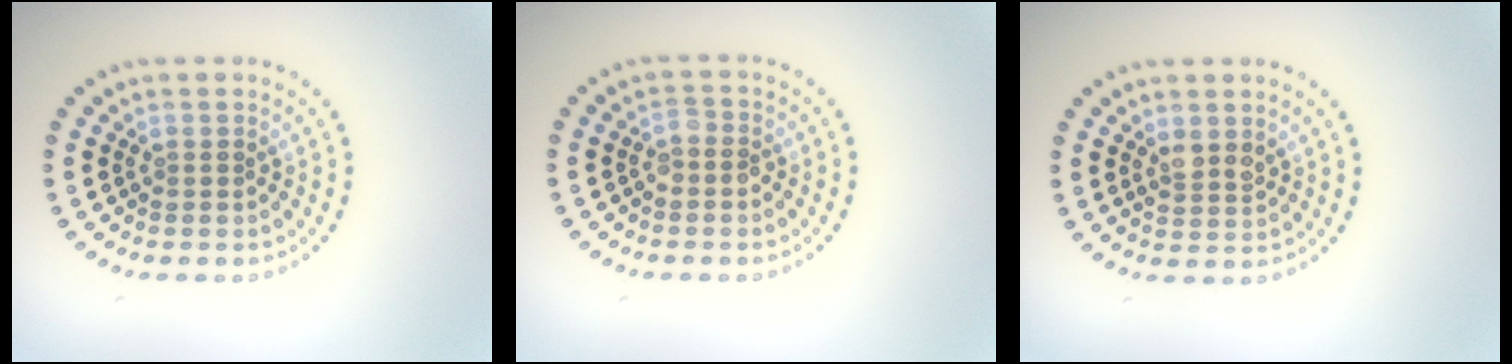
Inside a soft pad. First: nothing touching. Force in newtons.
{"total": 1.3, "press": 1.2, "slide": 0.6}
{"total": 1.7, "press": 1.5, "slide": 0.7}